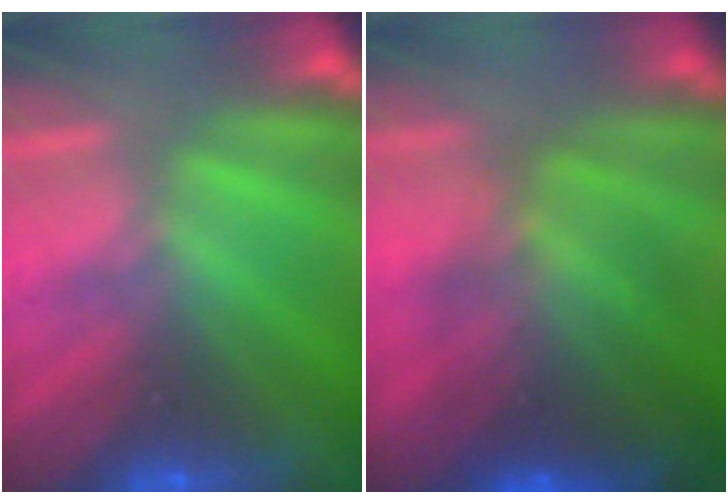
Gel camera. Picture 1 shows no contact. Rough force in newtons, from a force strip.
{"total": 7.1}